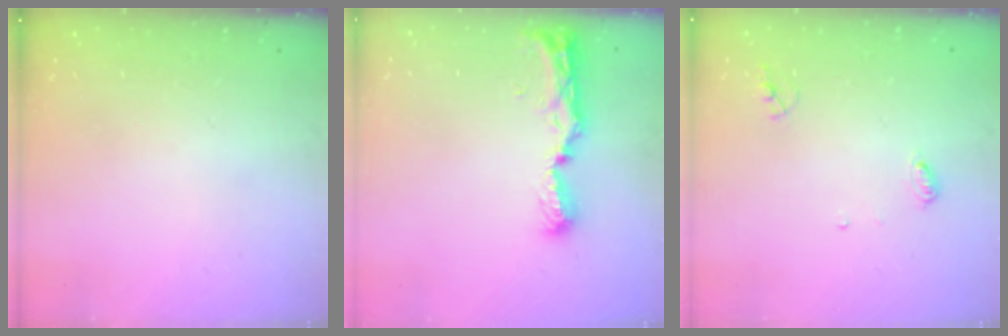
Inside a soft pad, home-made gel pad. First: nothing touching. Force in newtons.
{"total": 8.8, "press": 8.8, "slide": 1.0}
{"total": 5.3, "press": 5.3, "slide": 0.5}